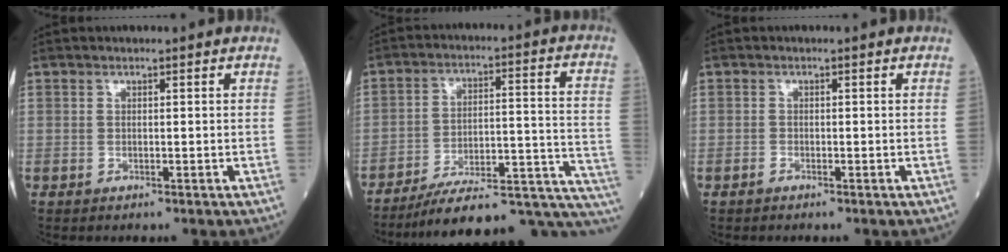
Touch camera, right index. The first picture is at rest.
{"total": 24.3, "force": [-21.5, 2.9, 10.9], "torque": [-0.076, 0.035, -0.298]}
{"total": 0.5, "force": [-0.5, 0.2, 0.1], "torque": [-0.001, 0.000, -0.010]}